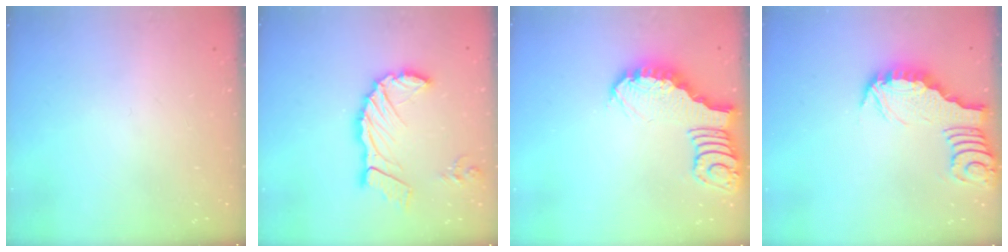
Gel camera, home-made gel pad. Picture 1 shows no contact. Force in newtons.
{"total": 13.9, "press": 13.8, "slide": 1.6}
{"total": 3.5, "press": 3.5, "slide": 0.3}
{"total": 3.0, "press": 3.0, "slide": 0.2}